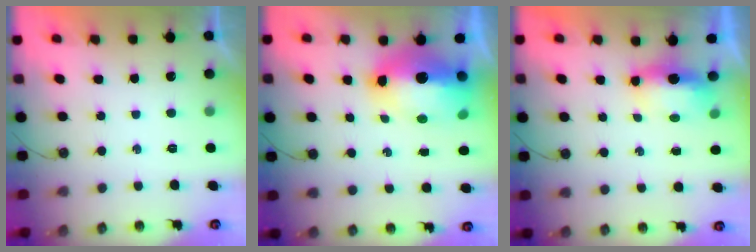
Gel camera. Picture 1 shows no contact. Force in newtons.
{"total": 16.7, "press": 16.7, "slide": 1.6}
{"total": 7.0, "press": 6.1, "slide": 3.3}